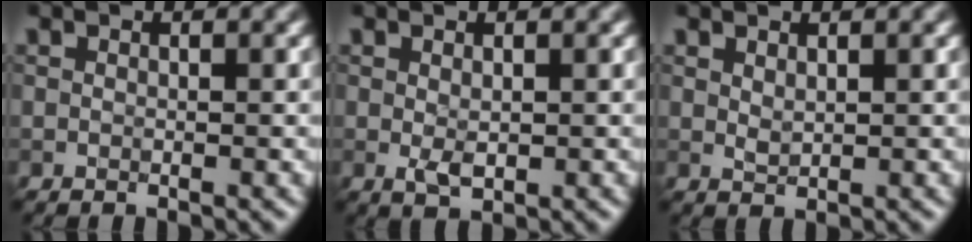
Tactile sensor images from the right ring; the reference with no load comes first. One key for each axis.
{"total": 1.4, "fx": 0.0, "fy": 0.7, "fz": 1.2, "tx": -0.025, "ty": -0.001, "tz": 0.004}
{"total": 0.8, "fx": 0.6, "fy": 0.3, "fz": 0.5, "tx": -0.012, "ty": -0.003, "tz": 0.015}